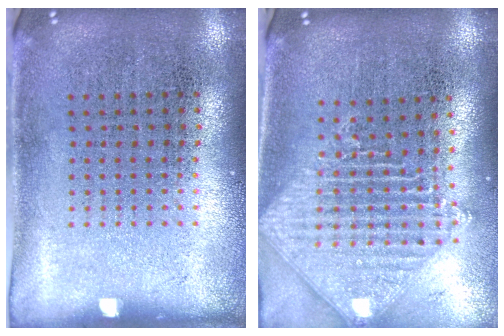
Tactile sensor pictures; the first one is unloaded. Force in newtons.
{"total": 2.0, "press": 1.6, "slide": 1.2}